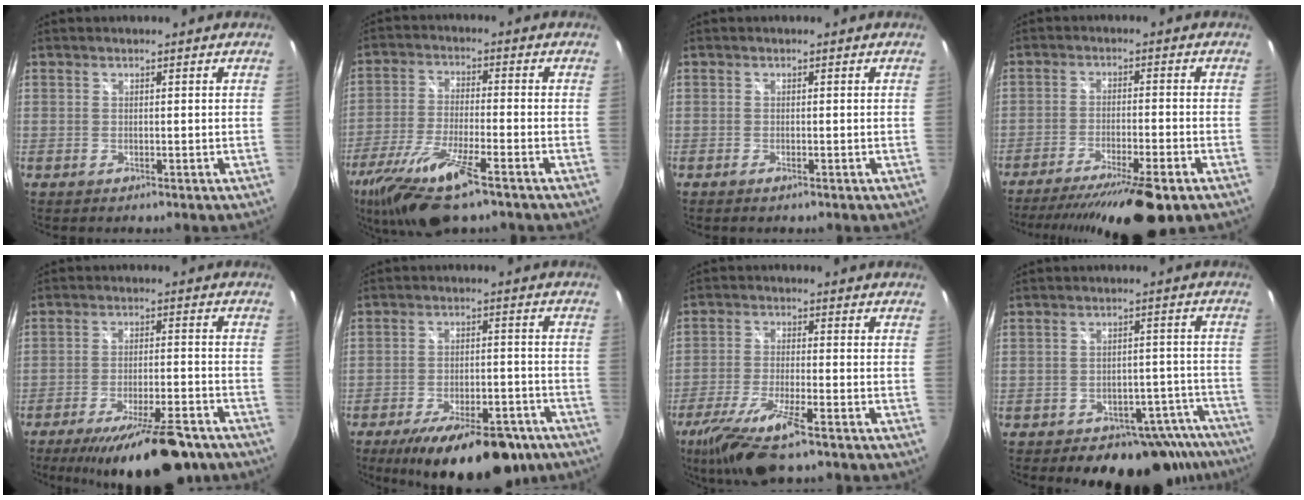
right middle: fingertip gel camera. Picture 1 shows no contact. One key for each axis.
{"total": 15.2, "fx": -10.3, "fy": 2.8, "fz": 10.8, "tx": -0.226, "ty": -0.040, "tz": -0.191}
{"total": 0.7, "fx": -0.5, "fy": 0.0, "fz": 0.4, "tx": -0.007, "ty": 0.000, "tz": -0.009}
{"total": 16.2, "fx": -12.7, "fy": 1.8, "fz": 9.9, "tx": -0.186, "ty": -0.029, "tz": -0.196}
{"total": 17.3, "fx": -13.2, "fy": 4.3, "fz": 10.2, "tx": -0.178, "ty": -0.030, "tz": -0.192}
{"total": 19.2, "fx": -13.7, "fy": 7.2, "fz": 11.4, "tx": -0.192, "ty": -0.025, "tz": -0.186}
{"total": 12.4, "fx": -8.3, "fy": 2.2, "fz": 8.9, "tx": -0.195, "ty": -0.034, "tz": -0.155}
{"total": 17.9, "fx": -14.7, "fy": 8.3, "fz": 5.9, "tx": -0.076, "ty": 0.037, "tz": -0.161}